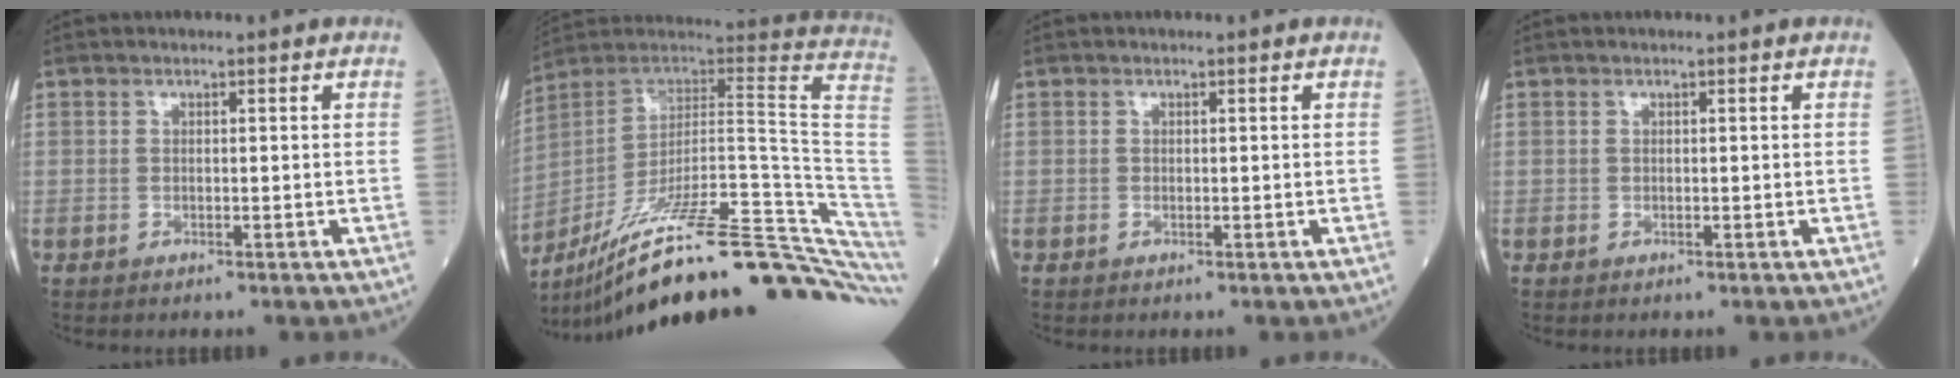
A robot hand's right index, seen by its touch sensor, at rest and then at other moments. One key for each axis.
{"total": 33.6, "fx": -25.1, "fy": 2.0, "fz": 22.2, "tx": -0.203, "ty": 0.002, "tz": -0.359}
{"total": 0.0}
{"total": 0.0}